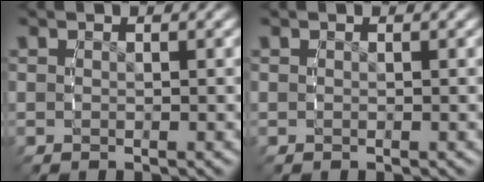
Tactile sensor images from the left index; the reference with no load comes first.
{"total": 0.0}